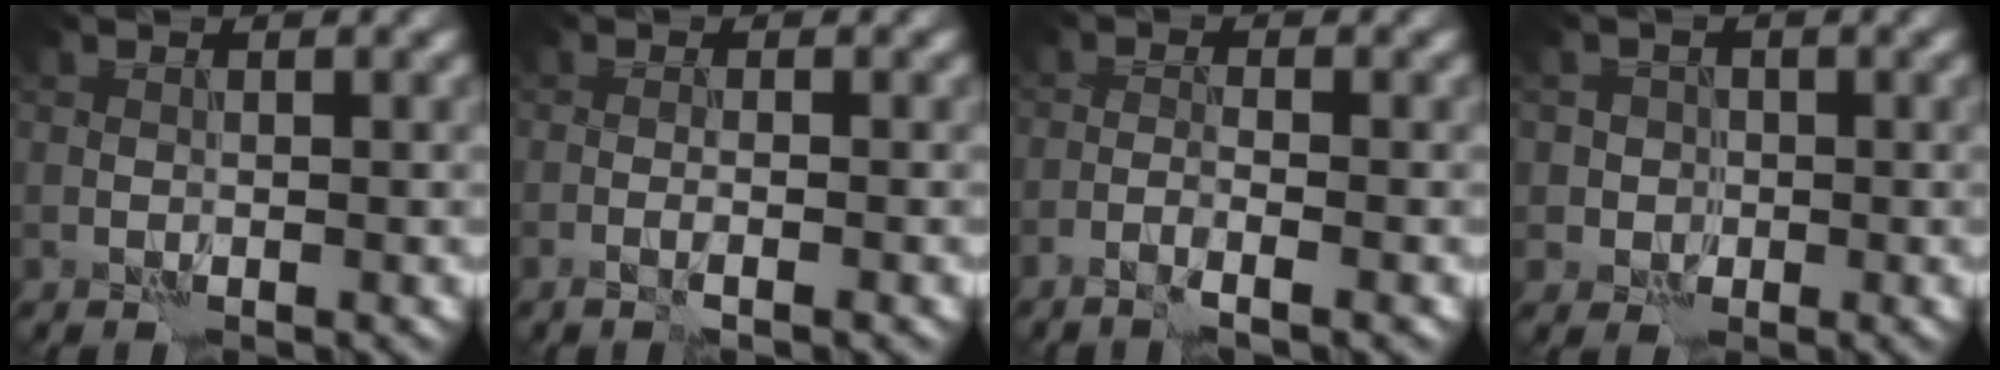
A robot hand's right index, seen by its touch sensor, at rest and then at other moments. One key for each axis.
{"total": 1.2, "fx": -0.7, "fy": 0.0, "fz": 1.0, "tx": -0.016, "ty": 0.002, "tz": -0.015}
{"total": 1.9, "fx": -1.4, "fy": 0.0, "fz": 1.4, "tx": -0.028, "ty": -0.001, "tz": -0.032}
{"total": 2.6, "fx": -0.4, "fy": 2.6, "fz": 0.1, "tx": 0.025, "ty": 0.007, "tz": -0.020}